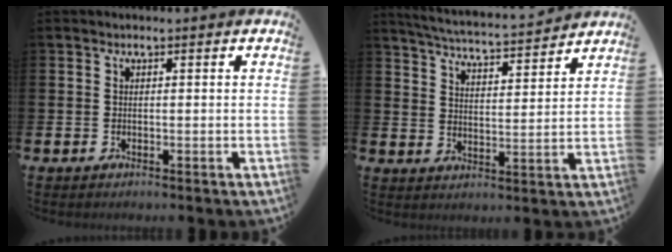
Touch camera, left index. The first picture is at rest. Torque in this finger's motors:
{"motor_torque": [0.93, -1.21, 0.15, 0.07]}